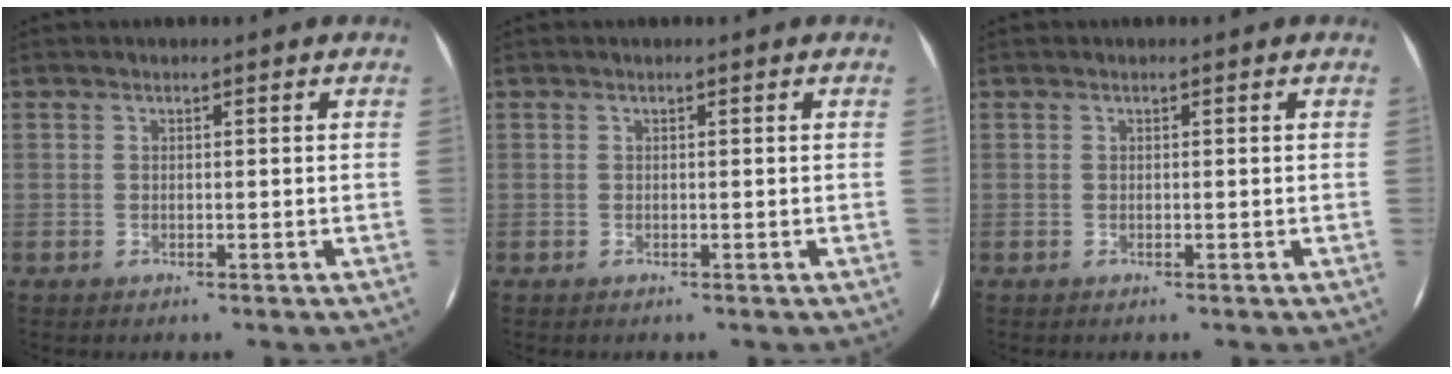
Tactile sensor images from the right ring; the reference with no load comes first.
{"total": 0.0}
{"total": 0.0}